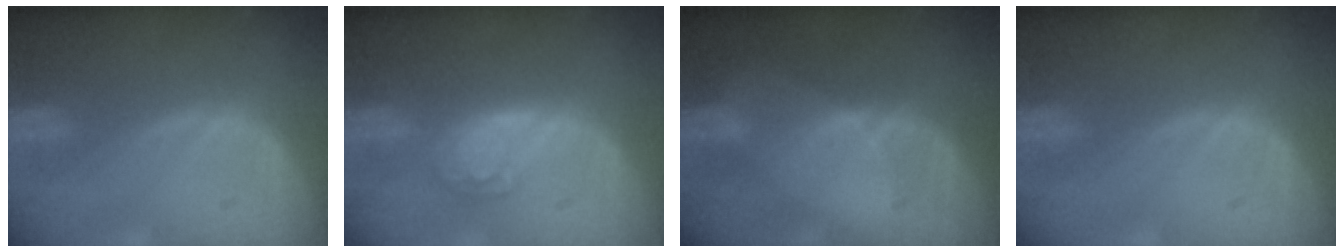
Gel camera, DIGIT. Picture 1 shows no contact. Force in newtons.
{"total": 5.3, "press": 4.6, "slide": 2.6}
{"total": 3.0, "press": 2.6, "slide": 1.5}
{"total": 0.0}